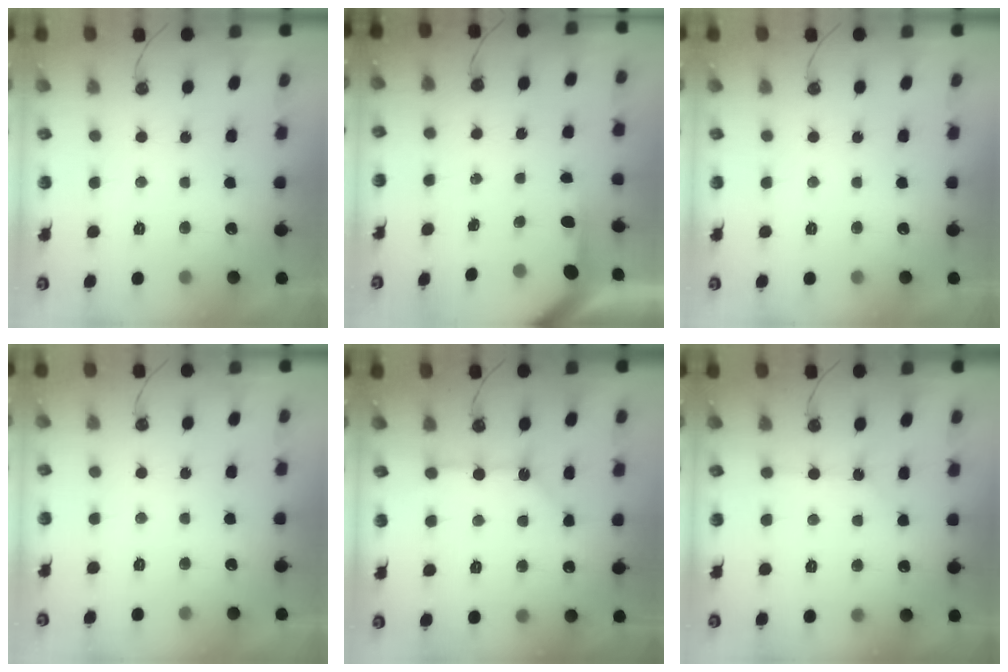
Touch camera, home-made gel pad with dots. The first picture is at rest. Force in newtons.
{"total": 4.0, "press": 4.0, "slide": 0.3}
{"total": 0.0}
{"total": 0.0}
{"total": 6.3, "press": 6.3, "slide": 0.7}
{"total": 3.6, "press": 3.6, "slide": 0.6}